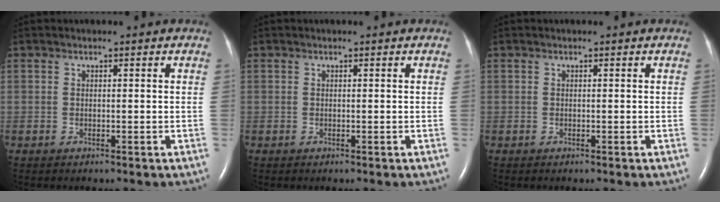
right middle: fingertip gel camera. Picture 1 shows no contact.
{"total": 0.0}
{"total": 0.0}